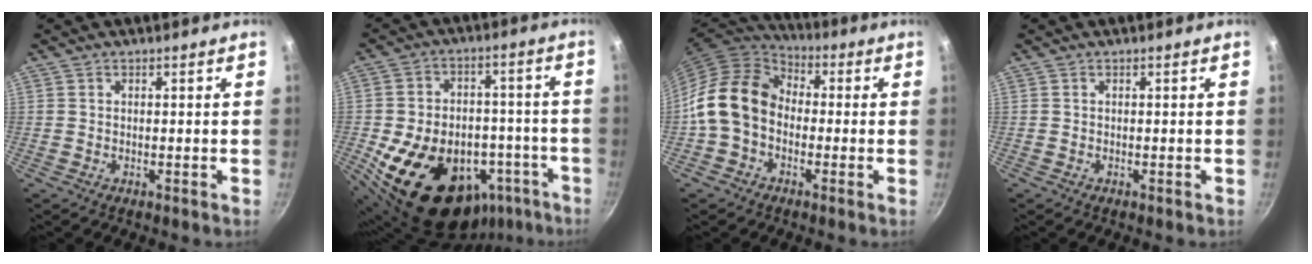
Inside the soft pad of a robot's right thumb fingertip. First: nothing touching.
{"total": 25.2, "force": [-10.2, 17.0, 15.5], "torque": [-0.216, 0.045, -0.127]}
{"total": 13.5, "force": [-1.6, 10.4, 8.4], "torque": [-0.122, 0.039, -0.050]}
{"total": 0.0}